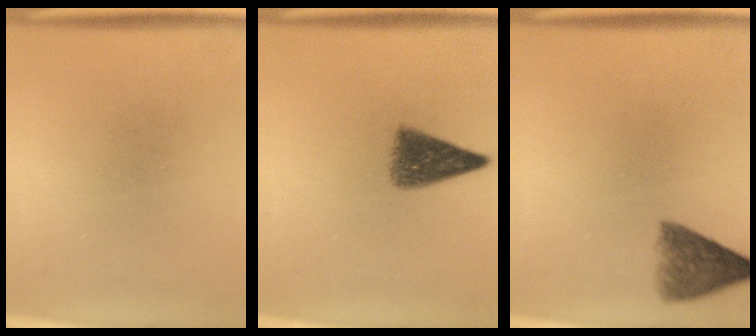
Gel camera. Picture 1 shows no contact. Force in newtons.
{"total": 6.2}
{"total": 5.5}